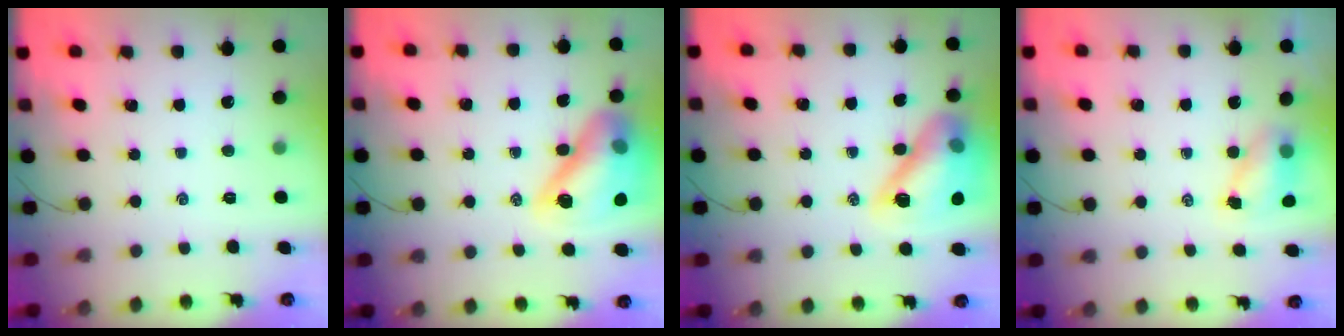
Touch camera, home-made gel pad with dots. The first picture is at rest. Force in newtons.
{"total": 18.0, "press": 17.4, "slide": 4.6}
{"total": 16.6, "press": 16.5, "slide": 2.6}
{"total": 5.5, "press": 5.4, "slide": 0.5}